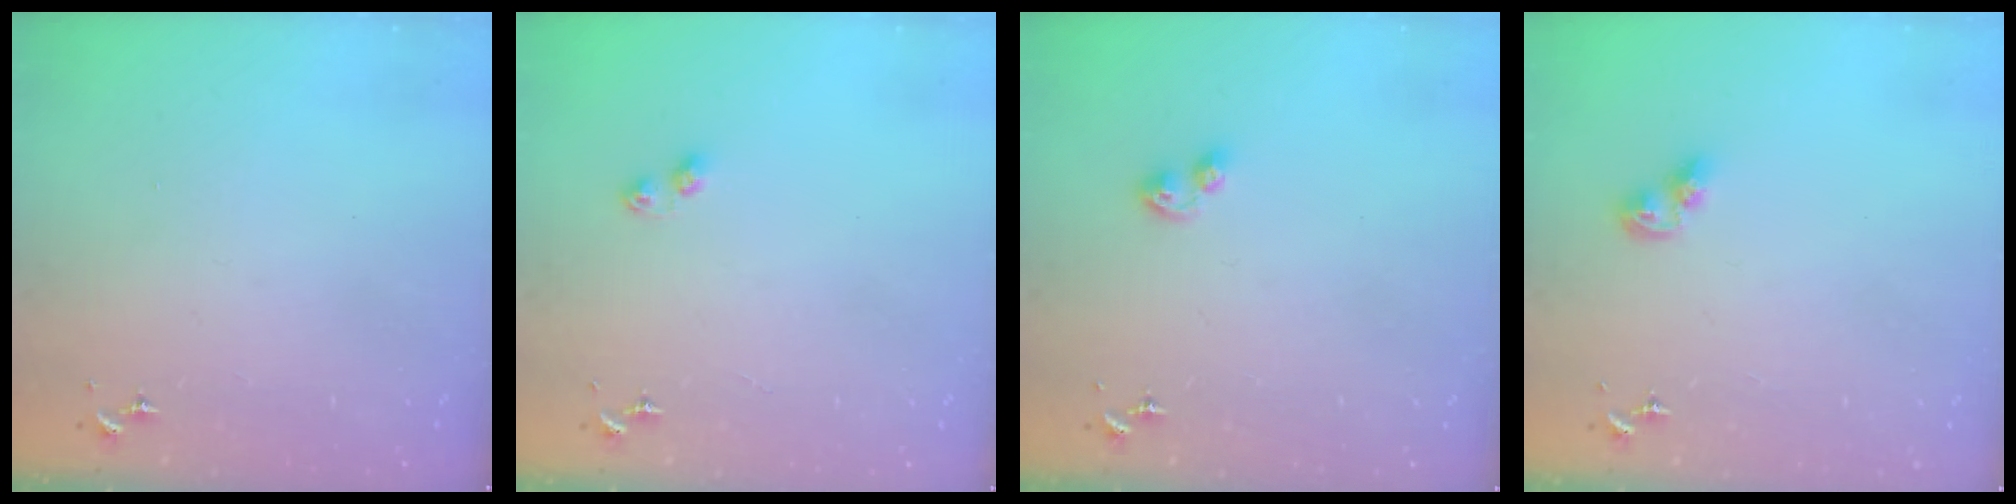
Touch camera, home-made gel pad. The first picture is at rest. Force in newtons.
{"total": 3.1, "press": 3.1, "slide": 0.3}
{"total": 4.6, "press": 4.5, "slide": 1.0}
{"total": 5.7, "press": 5.7, "slide": 0.4}